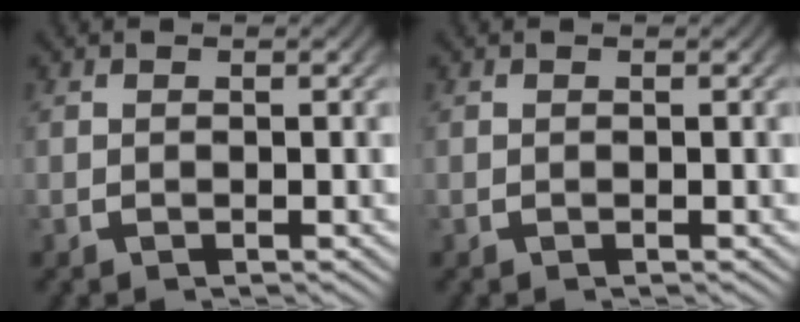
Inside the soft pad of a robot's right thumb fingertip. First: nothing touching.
{"total": 0.0}